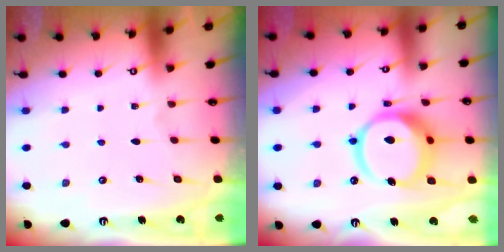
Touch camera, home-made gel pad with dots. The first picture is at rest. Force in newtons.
{"total": 16.6, "press": 16.5, "slide": 1.9}